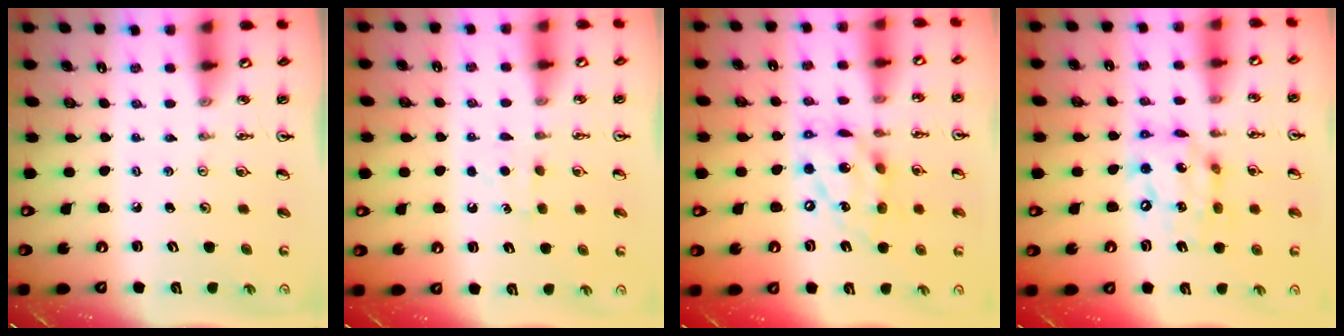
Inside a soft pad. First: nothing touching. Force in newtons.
{"total": 5.3, "press": 5.3, "slide": 0.6}
{"total": 13.8, "press": 13.8, "slide": 1.2}
{"total": 14.1, "press": 14.1, "slide": 1.0}